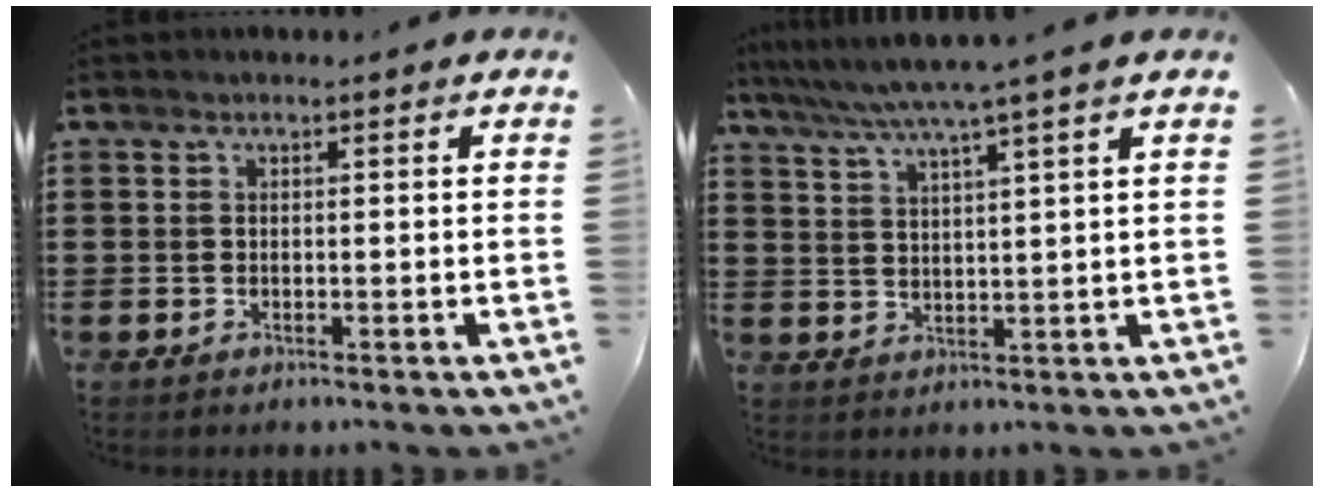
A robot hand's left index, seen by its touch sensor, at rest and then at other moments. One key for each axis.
{"total": 5.5, "fx": 4.3, "fy": -1.2, "fz": 3.3, "tx": -0.077, "ty": -0.021, "tz": 0.069}